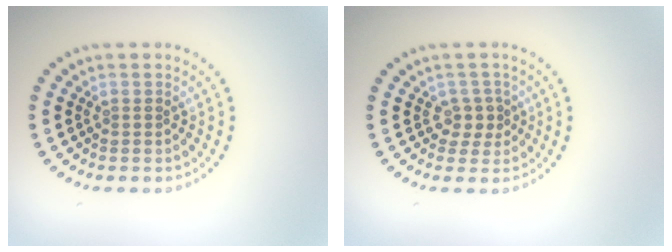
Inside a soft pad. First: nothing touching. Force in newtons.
{"total": 1.9, "press": 1.6, "slide": 1.0}